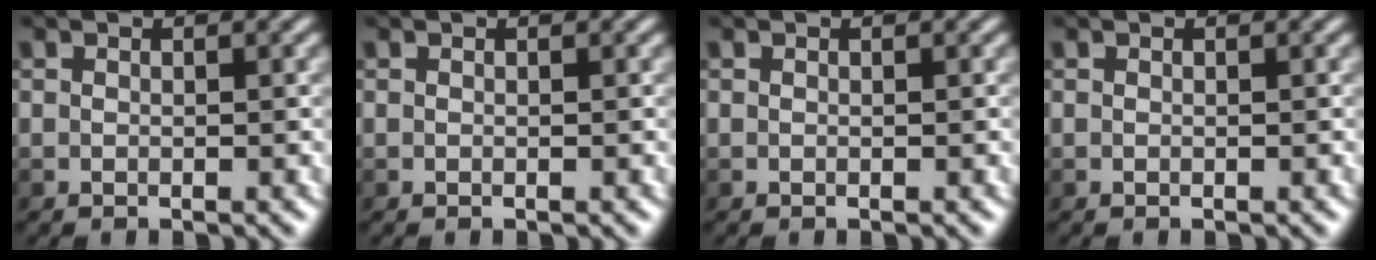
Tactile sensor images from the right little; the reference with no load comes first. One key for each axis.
{"total": 0.0}
{"total": 0.0}
{"total": 0.0}